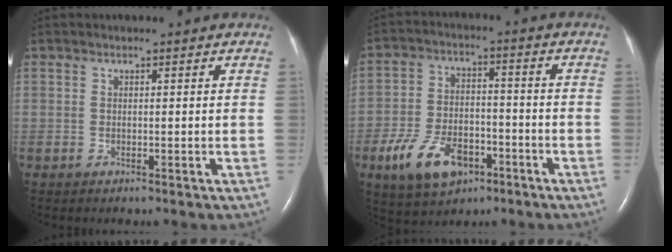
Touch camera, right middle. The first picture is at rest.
{"total": 11.2, "force": [-5.7, 6.2, 7.3], "torque": [-0.150, 0.004, -0.093]}